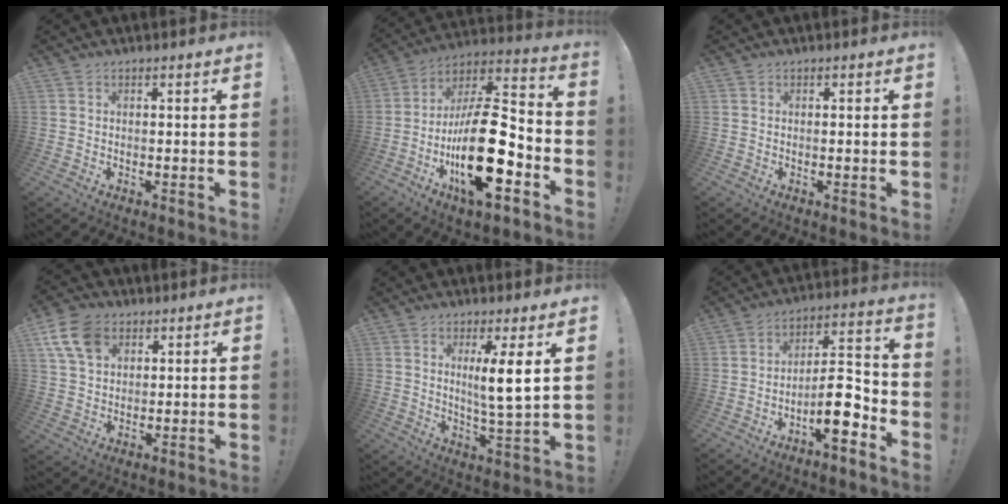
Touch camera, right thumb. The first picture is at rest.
{"total": 25.0, "force": [-7.7, 9.4, 21.9], "torque": [-0.398, 0.042, -0.123]}
{"total": 0.8, "force": [-0.3, -0.2, 0.7], "torque": [-0.010, -0.001, -0.007]}
{"total": 11.7, "force": [5.5, 8.0, 6.5], "torque": [-0.121, -0.017, 0.108]}
{"total": 8.4, "force": [2.6, -0.1, 8.0], "torque": [-0.139, -0.012, 0.036]}
{"total": 12.1, "force": [-6.2, 3.5, 9.8], "torque": [-0.151, 0.035, -0.101]}